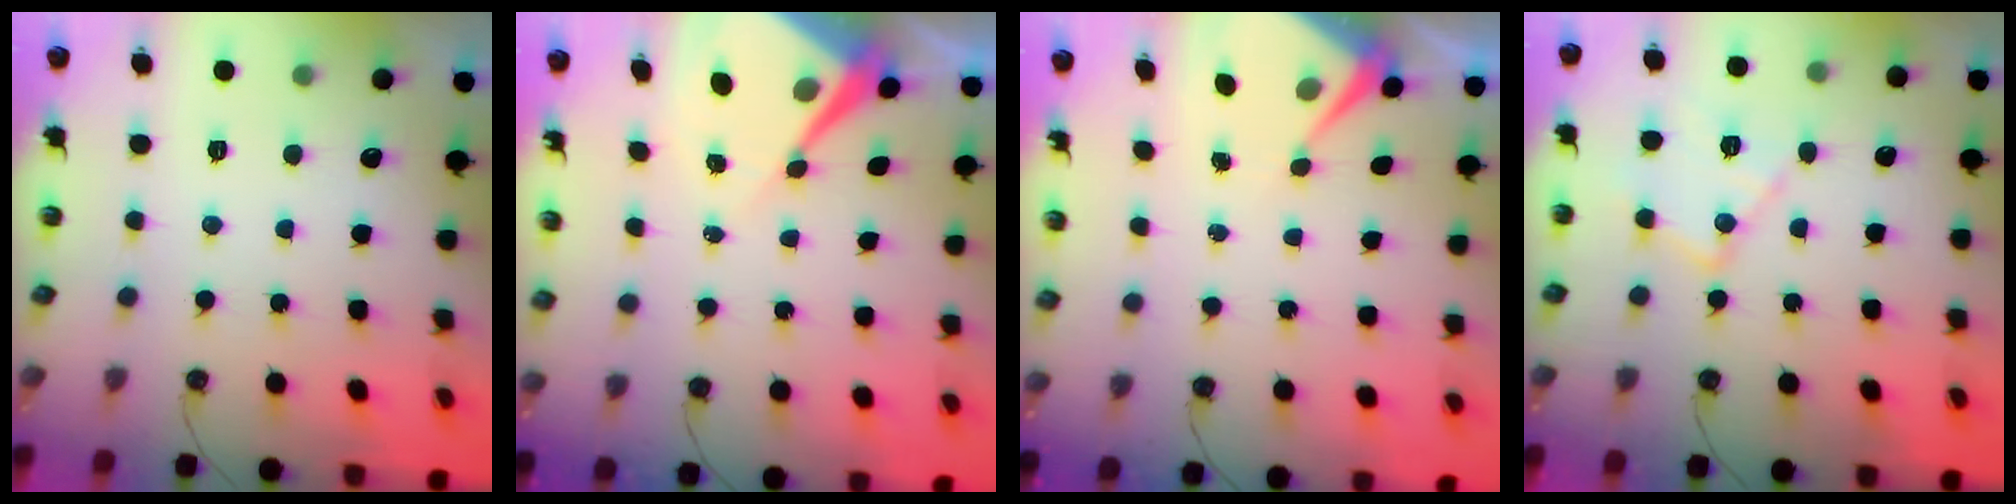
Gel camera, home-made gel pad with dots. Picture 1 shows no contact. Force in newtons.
{"total": 8.5, "press": 8.5, "slide": 0.9}
{"total": 6.7, "press": 6.6, "slide": 0.8}
{"total": 13.0, "press": 13.0, "slide": 0.8}